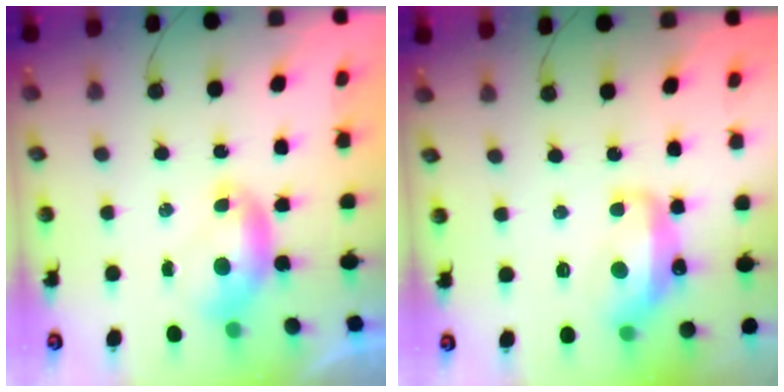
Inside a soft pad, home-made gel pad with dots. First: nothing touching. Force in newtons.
{"total": 6.7, "press": 6.7, "slide": 0.6}